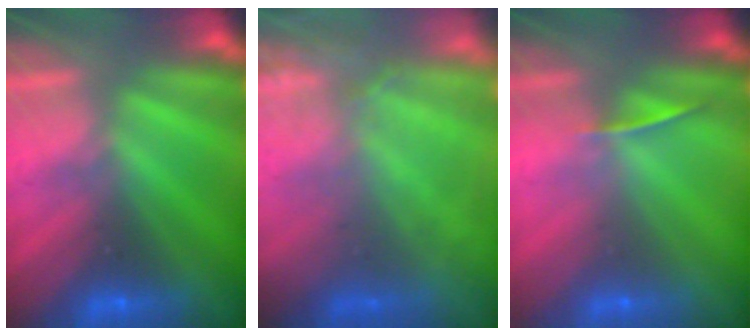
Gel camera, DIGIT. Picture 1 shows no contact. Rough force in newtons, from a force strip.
{"total": 11.2}
{"total": 1.3}